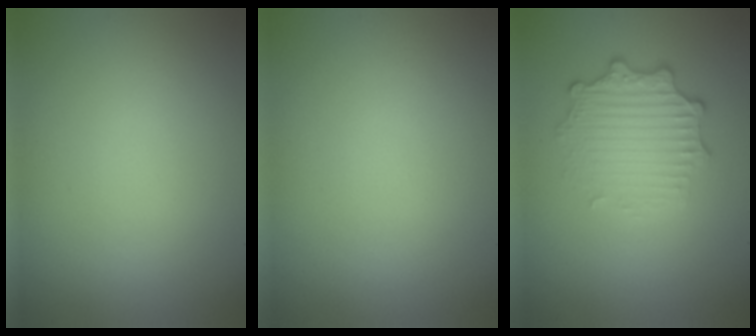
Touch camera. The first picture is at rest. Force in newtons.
{"total": 0.0}
{"total": 3.5, "press": 2.7, "slide": 2.2}